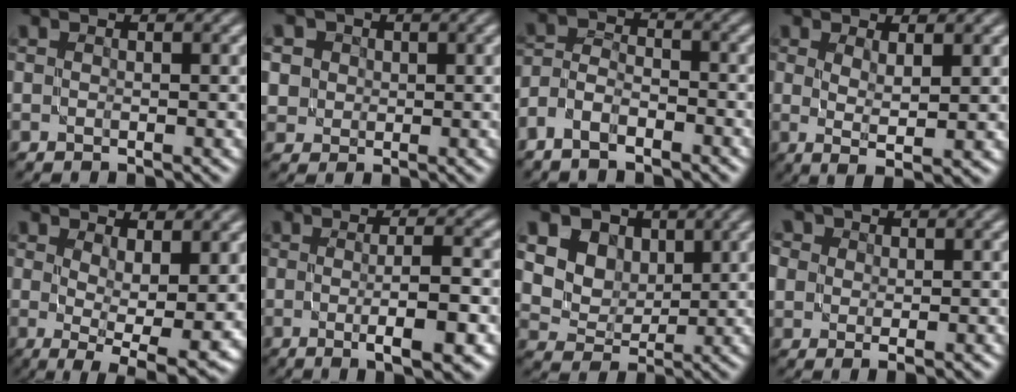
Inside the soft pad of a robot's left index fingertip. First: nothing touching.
{"total": 4.7, "force": [1.8, 4.0, 1.7], "torque": [-0.038, 0.022, 0.020]}
{"total": 3.8, "force": [-2.7, 1.9, 1.9], "torque": [-0.033, 0.006, -0.061]}
{"total": 2.6, "force": [0.8, 0.3, 2.5], "torque": [-0.042, -0.013, 0.015]}
{"total": 6.5, "force": [0.5, 2.1, 6.1], "torque": [-0.101, -0.024, 0.017]}
{"total": 5.7, "force": [-1.2, 1.2, 5.4], "torque": [-0.075, -0.003, -0.013]}
{"total": 10.5, "force": [5.0, 8.0, 4.6], "torque": [-0.106, 0.018, 0.089]}
{"total": 5.7, "force": [1.4, 4.5, 3.2], "torque": [-0.044, 0.023, -0.004]}